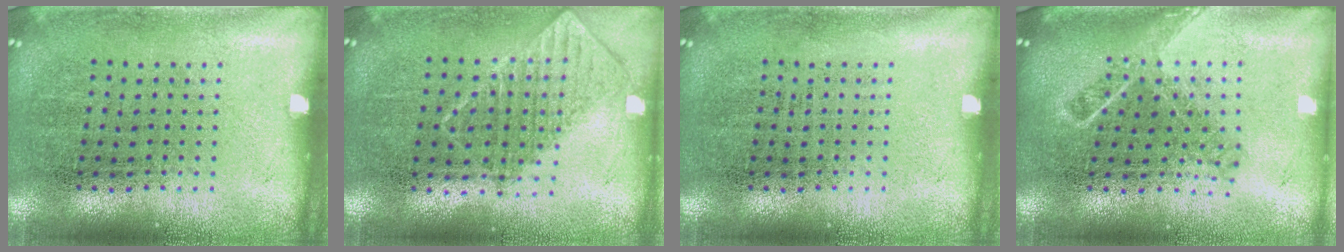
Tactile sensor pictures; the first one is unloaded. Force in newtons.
{"total": 0.7, "press": 0.7, "slide": 0.1}
{"total": 0.0}
{"total": 1.7, "press": 1.2, "slide": 1.1}